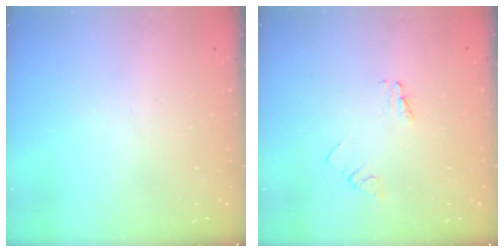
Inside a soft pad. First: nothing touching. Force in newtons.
{"total": 2.6, "press": 2.6, "slide": 0.4}